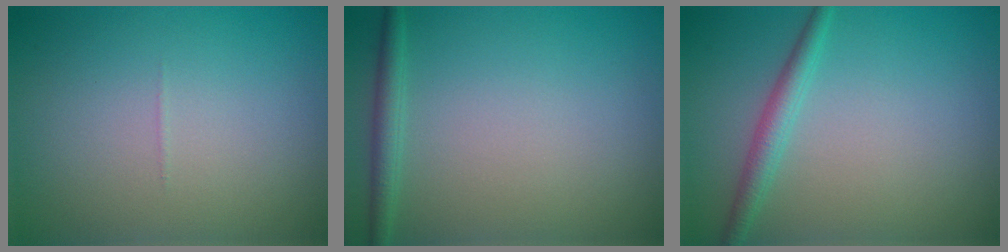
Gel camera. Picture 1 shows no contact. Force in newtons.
{"total": 1.7, "press": 1.7, "slide": 0.1}
{"total": 2.1, "press": 2.1, "slide": 0.1}